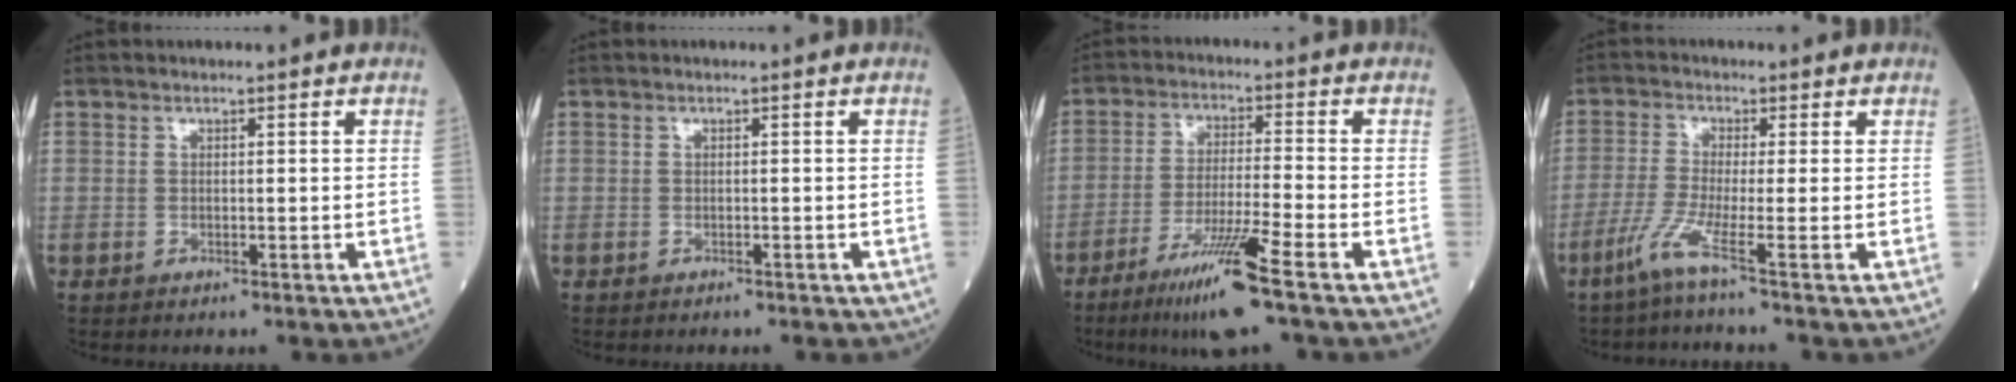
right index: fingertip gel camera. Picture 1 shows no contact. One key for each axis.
{"total": 1.4, "fx": -1.1, "fy": 0.5, "fz": 0.7, "tx": -0.015, "ty": -0.002, "tz": -0.010}
{"total": 10.3, "fx": -6.3, "fy": -1.1, "fz": 8.1, "tx": -0.154, "ty": -0.034, "tz": -0.118}
{"total": 4.5, "fx": -2.8, "fy": -1.6, "fz": 3.2, "tx": -0.077, "ty": -0.015, "tz": -0.068}